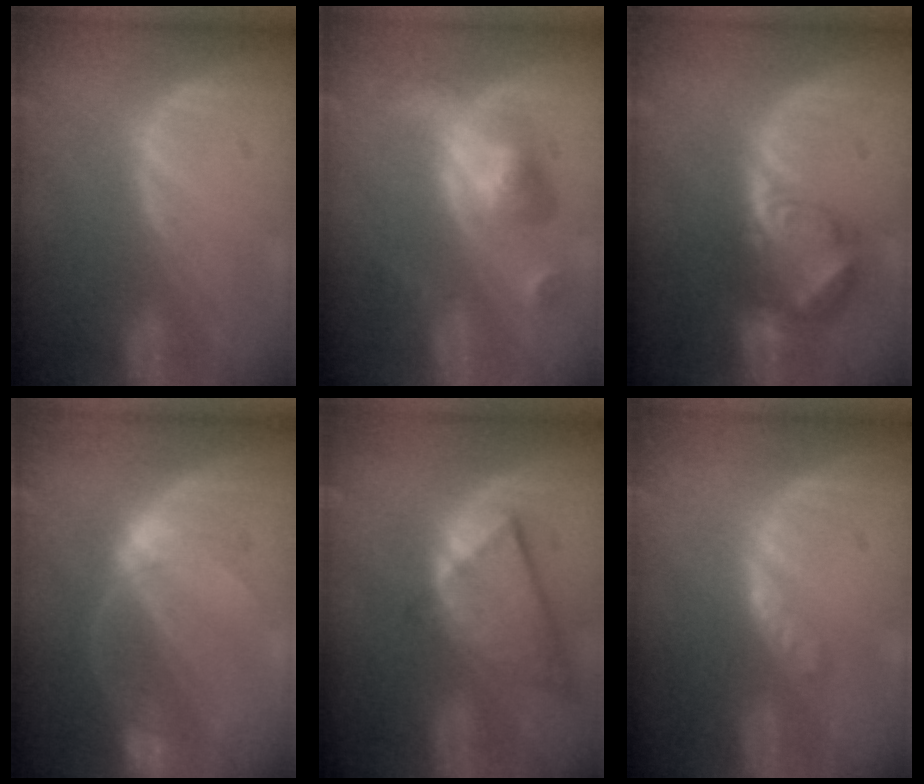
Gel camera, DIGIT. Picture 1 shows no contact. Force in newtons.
{"total": 6.1, "press": 5.7, "slide": 2.2}
{"total": 6.8, "press": 6.6, "slide": 1.7}
{"total": 6.8, "press": 5.9, "slide": 3.2}
{"total": 8.9, "press": 7.6, "slide": 4.5}
{"total": 2.4, "press": 2.4, "slide": 0.2}